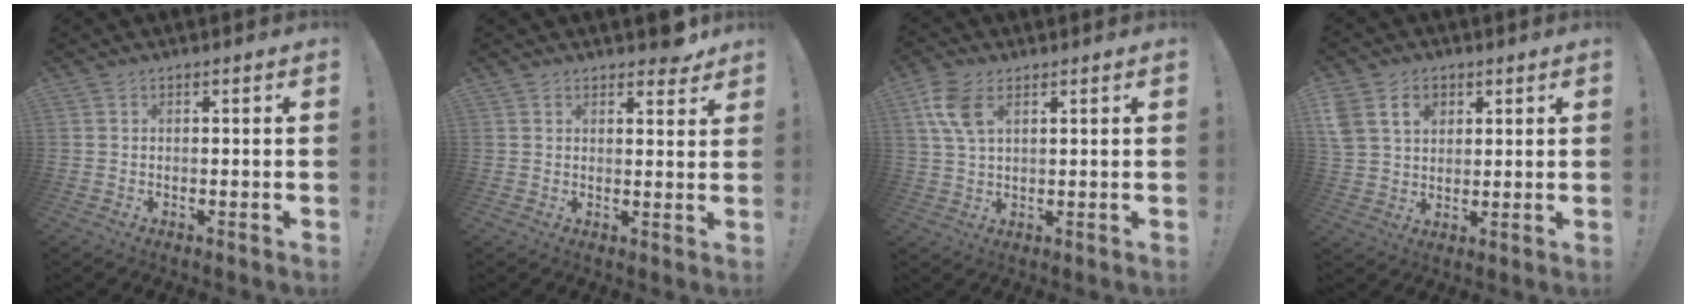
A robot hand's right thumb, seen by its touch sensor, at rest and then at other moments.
{"total": 3.9, "force": [3.2, 1.6, 1.5], "torque": [0.002, -0.023, 0.055]}
{"total": 8.2, "force": [3.5, 4.5, 5.9], "torque": [-0.132, -0.004, 0.067]}
{"total": 9.9, "force": [4.3, 7.6, 4.8], "torque": [-0.078, -0.010, 0.083]}